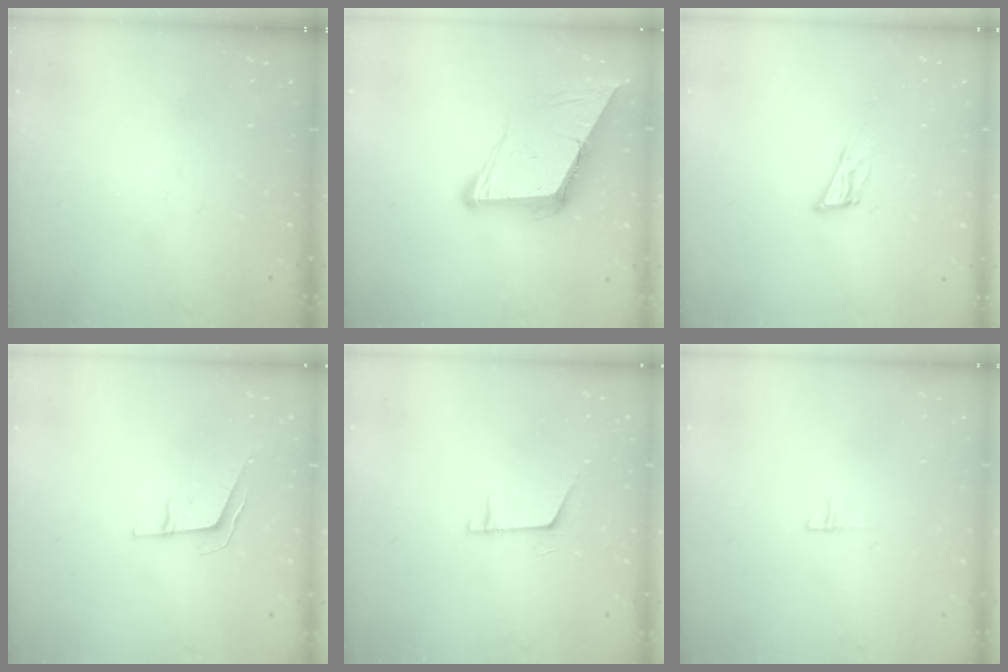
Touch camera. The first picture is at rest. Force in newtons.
{"total": 9.1, "press": 9.1, "slide": 0.4}
{"total": 8.7, "press": 8.3, "slide": 2.6}
{"total": 5.8, "press": 5.2, "slide": 2.6}
{"total": 6.1, "press": 6.1, "slide": 0.5}
{"total": 3.6, "press": 3.5, "slide": 0.3}